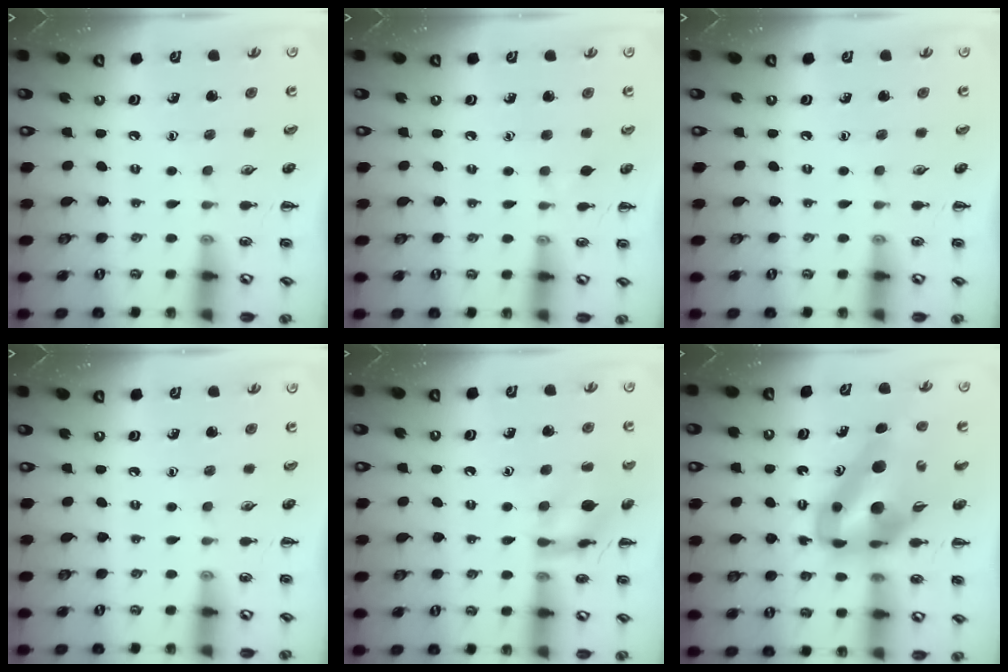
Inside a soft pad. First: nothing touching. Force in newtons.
{"total": 2.3, "press": 2.0, "slide": 1.0}
{"total": 0.0}
{"total": 0.0}
{"total": 12.6, "press": 12.6, "slide": 0.4}
{"total": 14.7, "press": 14.0, "slide": 4.4}